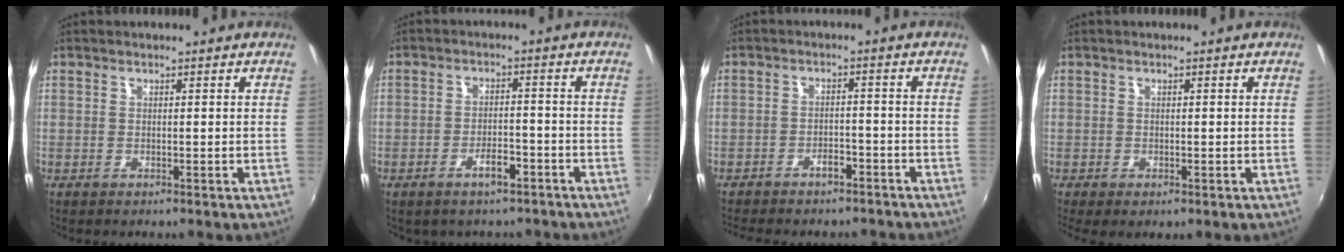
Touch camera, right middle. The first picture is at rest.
{"total": 4.4, "force": [-3.0, 2.0, 2.5], "torque": [-0.049, 0.006, -0.036]}
{"total": 7.1, "force": [-6.2, 2.5, 2.6], "torque": [-0.065, 0.000, -0.083]}
{"total": 1.7, "force": [-0.7, 0.7, 1.4], "torque": [-0.026, -0.008, -0.007]}